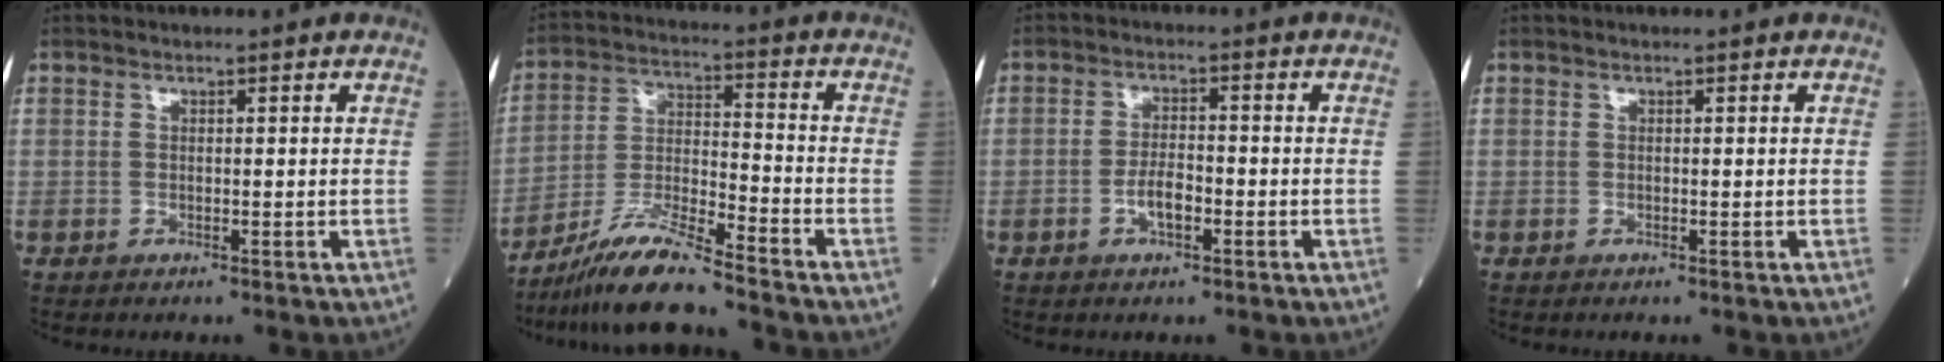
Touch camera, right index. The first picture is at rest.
{"total": 10.3, "force": [-8.8, -0.5, 5.5], "torque": [-0.113, -0.017, -0.166]}
{"total": 3.6, "force": [-1.4, 1.3, 3.1], "torque": [-0.060, 0.004, -0.025]}
{"total": 0.0}